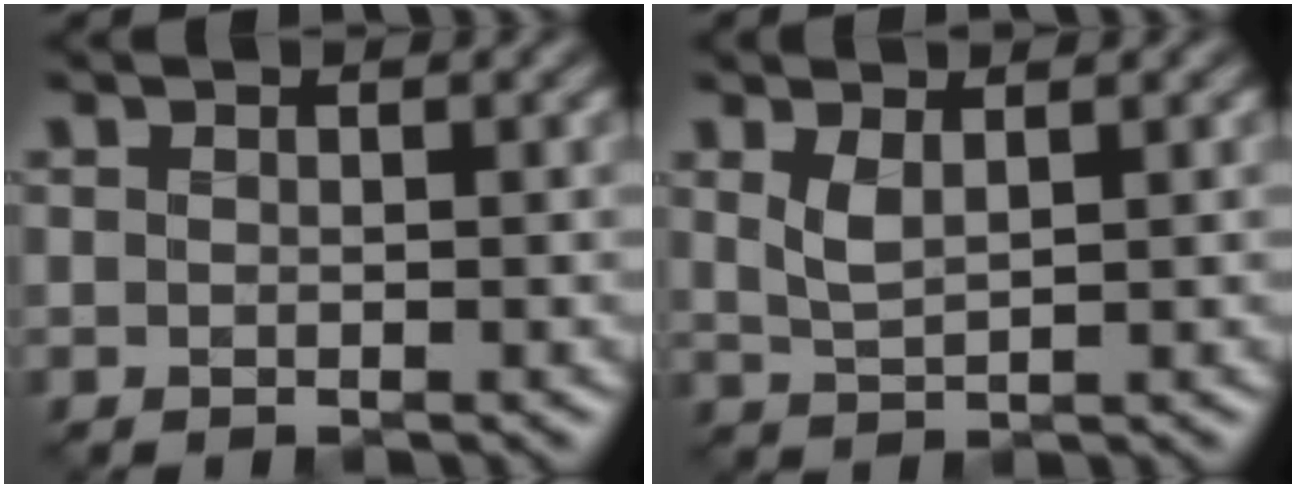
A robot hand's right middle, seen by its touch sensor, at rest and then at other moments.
{"total": 1.7, "force": [0.7, 0.6, 1.4], "torque": [-0.037, -0.005, 0.017]}